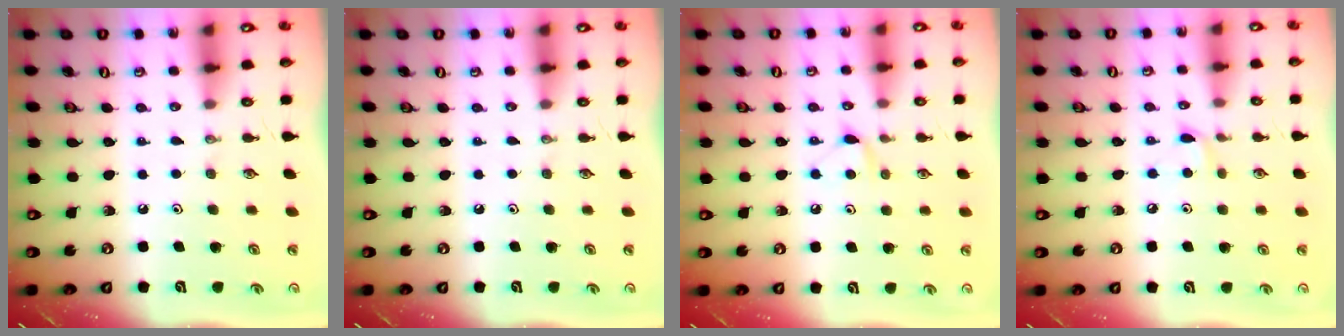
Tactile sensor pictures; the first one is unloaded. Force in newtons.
{"total": 0.0}
{"total": 5.8, "press": 5.8, "slide": 0.7}
{"total": 5.3, "press": 5.3, "slide": 0.5}